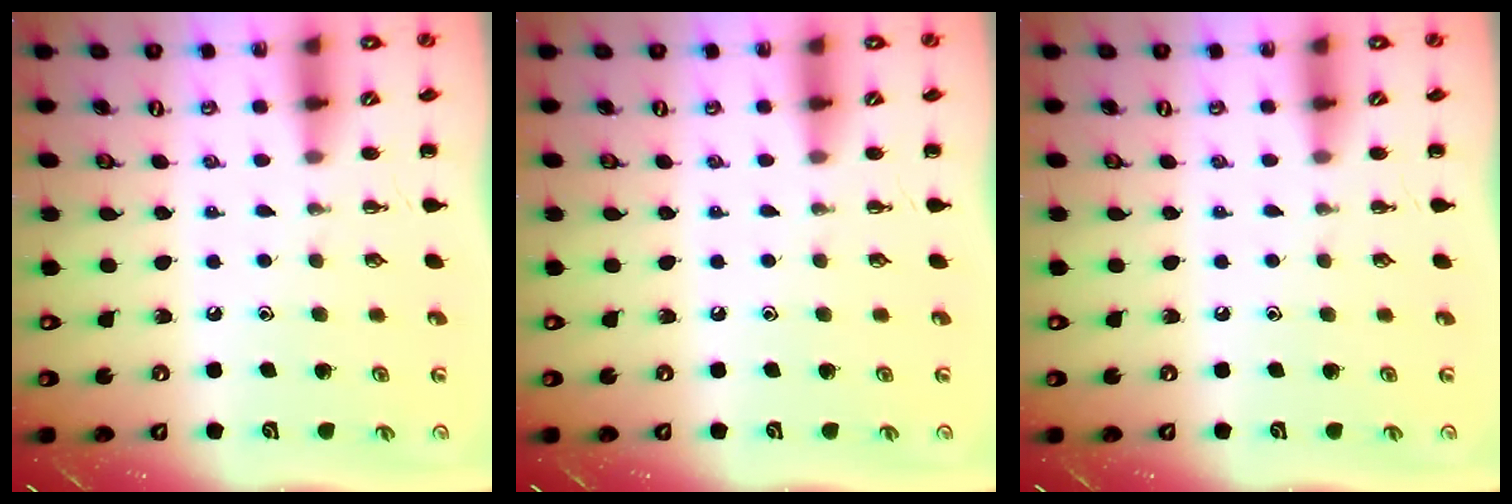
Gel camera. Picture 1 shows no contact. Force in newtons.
{"total": 0.0}
{"total": 0.0}